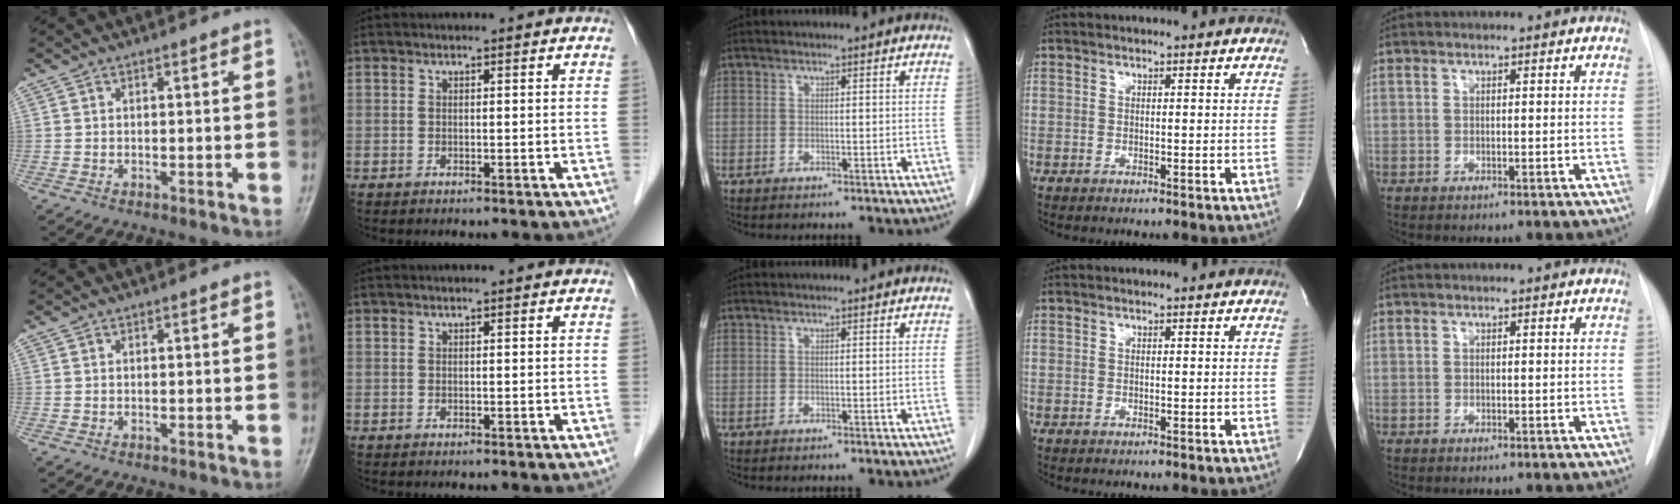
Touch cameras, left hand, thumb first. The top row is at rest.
{}